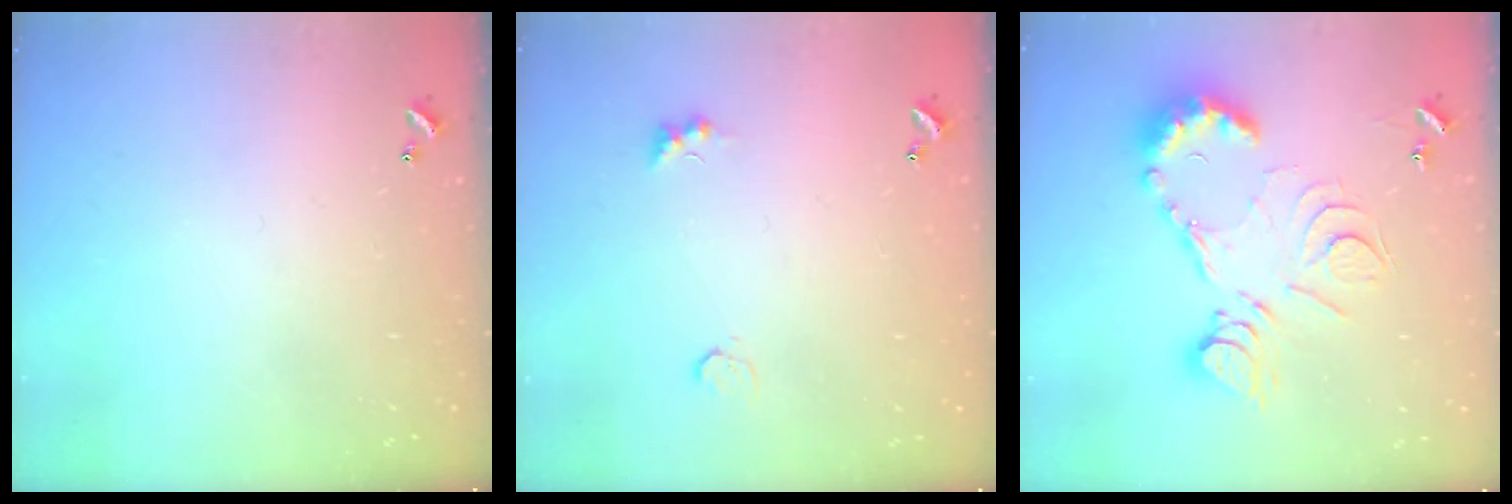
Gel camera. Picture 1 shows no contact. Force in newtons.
{"total": 1.9, "press": 1.8, "slide": 0.5}
{"total": 15.7, "press": 15.6, "slide": 1.0}